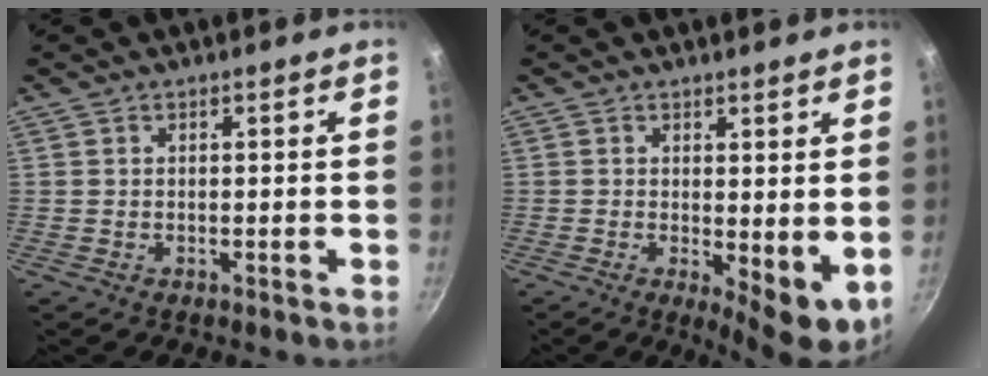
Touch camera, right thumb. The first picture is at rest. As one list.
[{"total": 6.3, "force": [0.3, 2.3, 5.9], "torque": [-0.079, -0.019, 0.009]}]